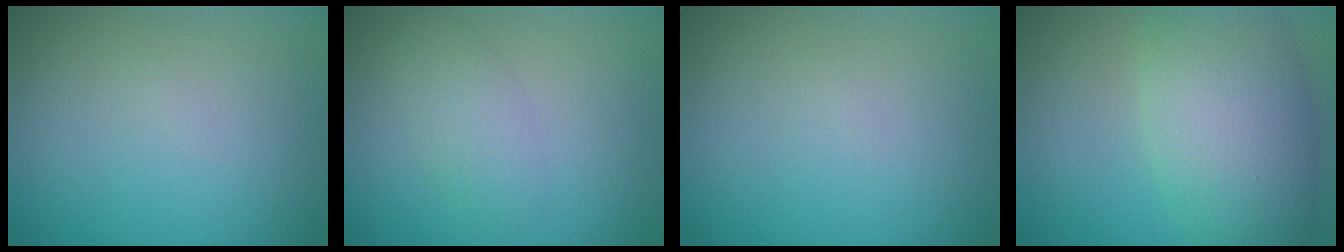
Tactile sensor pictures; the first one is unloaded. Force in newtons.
{"total": 2.3, "press": 2.3, "slide": 0.1}
{"total": 0.0}
{"total": 8.4, "press": 8.4, "slide": 0.3}